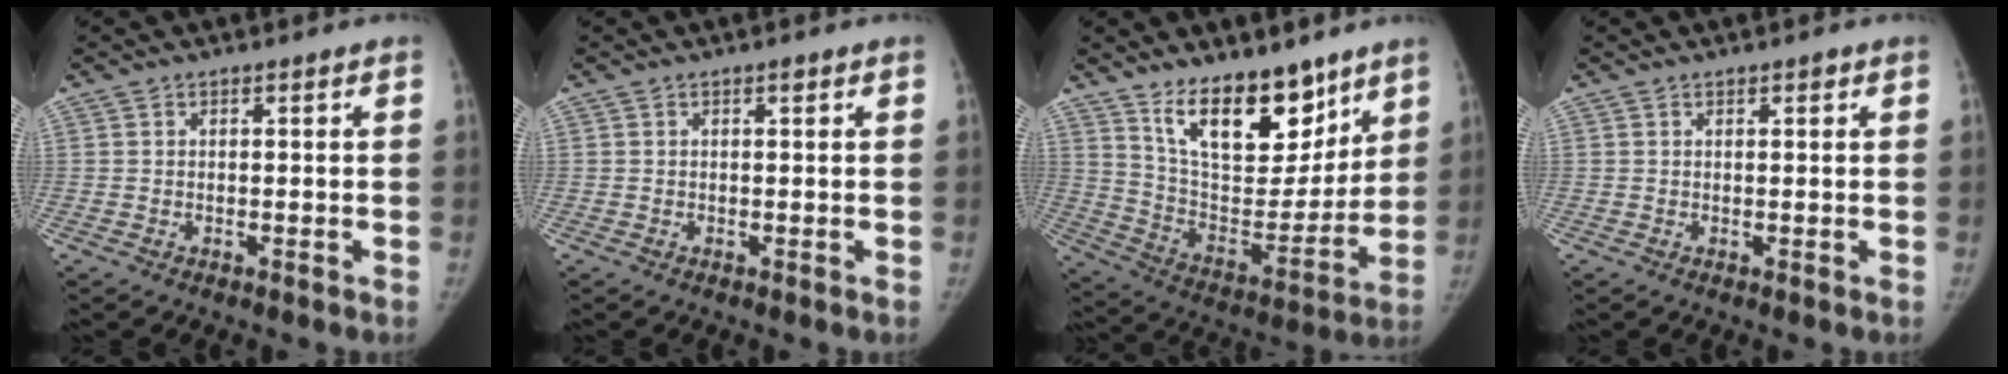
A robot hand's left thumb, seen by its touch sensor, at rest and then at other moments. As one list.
[{"total": 0.7, "force": [0.4, 0.2, 0.5], "torque": [-0.006, 0.000, 0.004]}, {"total": 18.9, "force": [12.7, 8.7, 10.9], "torque": [-0.115, -0.089, 0.224]}, {"total": 0.9, "force": [0.5, 0.3, 0.6], "torque": [-0.005, -0.001, 0.007]}]